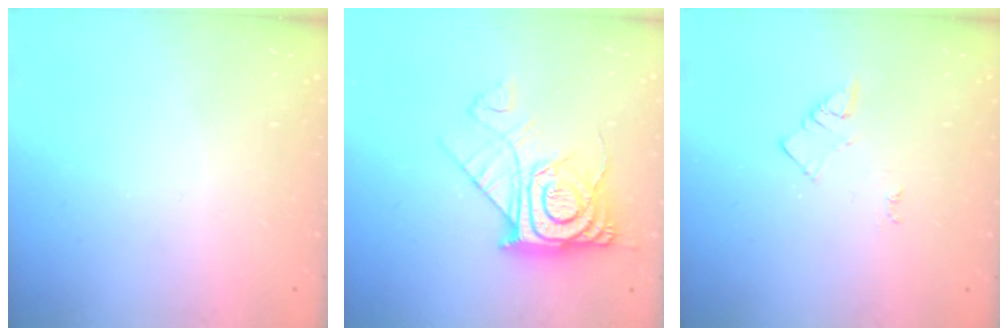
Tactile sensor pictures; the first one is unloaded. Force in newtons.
{"total": 15.1, "press": 15.0, "slide": 1.4}
{"total": 3.1, "press": 3.1, "slide": 0.4}